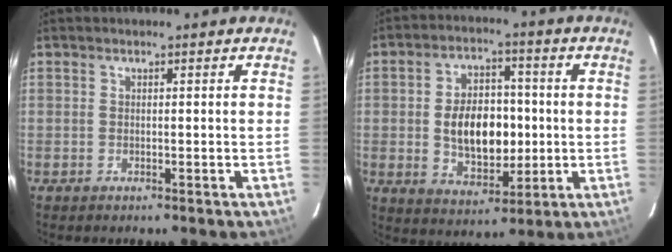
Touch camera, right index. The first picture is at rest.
{"total": 12.3, "force": [-0.6, 7.7, 9.7], "torque": [-0.173, 0.017, 0.005]}